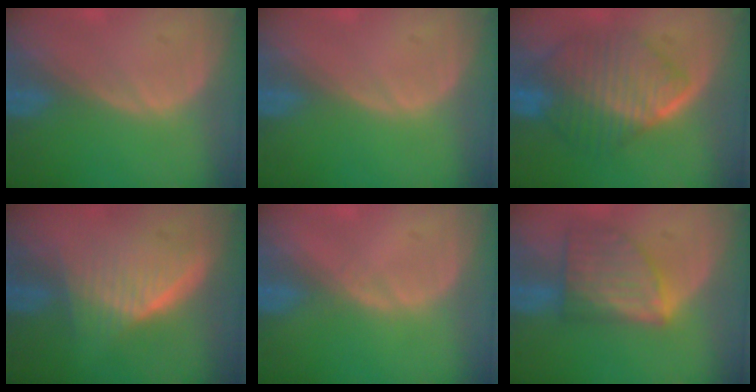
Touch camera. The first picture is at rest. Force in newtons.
{"total": 0.0}
{"total": 9.5, "press": 9.5, "slide": 0.7}
{"total": 5.7, "press": 5.6, "slide": 0.8}
{"total": 0.7, "press": 0.5, "slide": 0.4}
{"total": 7.8, "press": 7.1, "slide": 3.3}